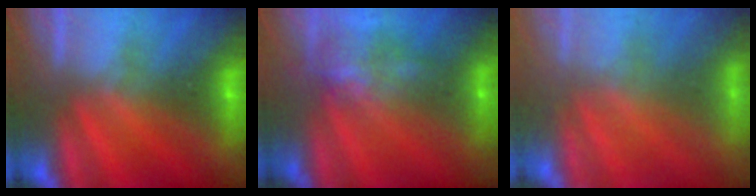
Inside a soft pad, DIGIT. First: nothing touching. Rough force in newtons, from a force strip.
{"total": 7.0}
{"total": 2.9}